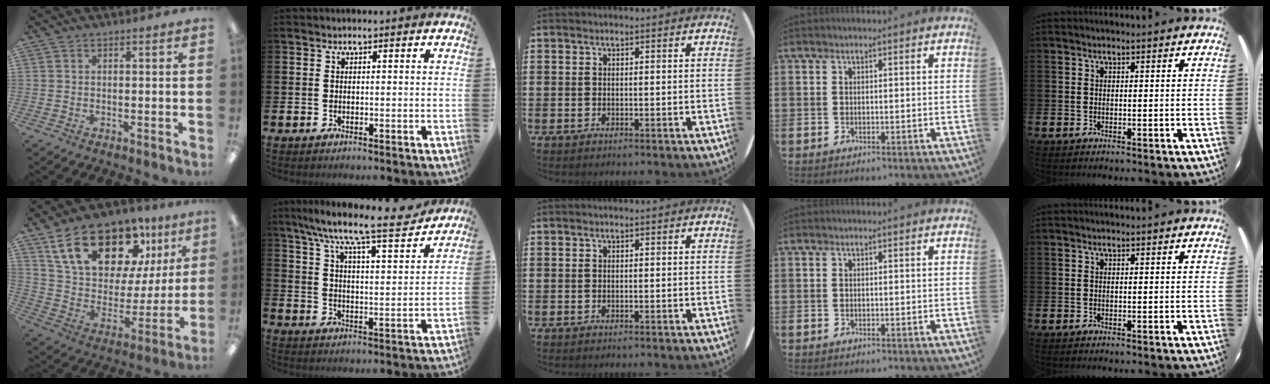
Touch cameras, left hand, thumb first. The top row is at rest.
{"thumb": {"total": 22.4, "force": [14.2, 11.9, 12.7], "torque": [-0.210, -0.076, 0.253]}, "index": {"total": 9.6, "force": [8.6, 0.3, 4.1], "torque": [-0.097, -0.066, 0.139]}}